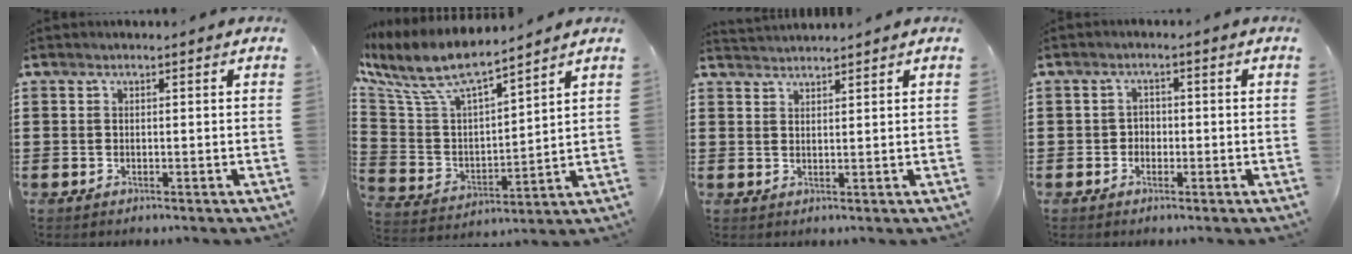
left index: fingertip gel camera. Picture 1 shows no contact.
{"total": 9.4, "force": [7.7, 2.1, 5.1], "torque": [-0.131, -0.043, 0.132]}
{"total": 1.8, "force": [1.7, -0.2, -0.3], "torque": [0.000, 0.001, 0.035]}
{"total": 1.7, "force": [-0.7, 1.5, 0.3], "torque": [-0.011, 0.004, -0.018]}